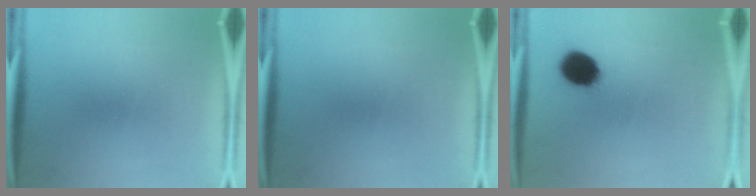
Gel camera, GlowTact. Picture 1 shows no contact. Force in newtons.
{"total": 0.0}
{"total": 10.6}